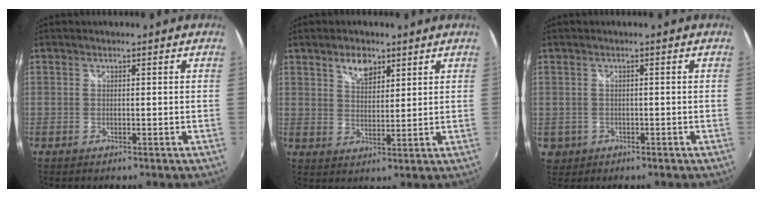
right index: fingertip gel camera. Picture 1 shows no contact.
{"total": 5.1, "force": [3.3, 2.7, 2.9], "torque": [-0.042, 0.007, 0.059]}
{"total": 3.7, "force": [-0.8, 3.4, 1.1], "torque": [-0.032, -0.003, -0.004]}